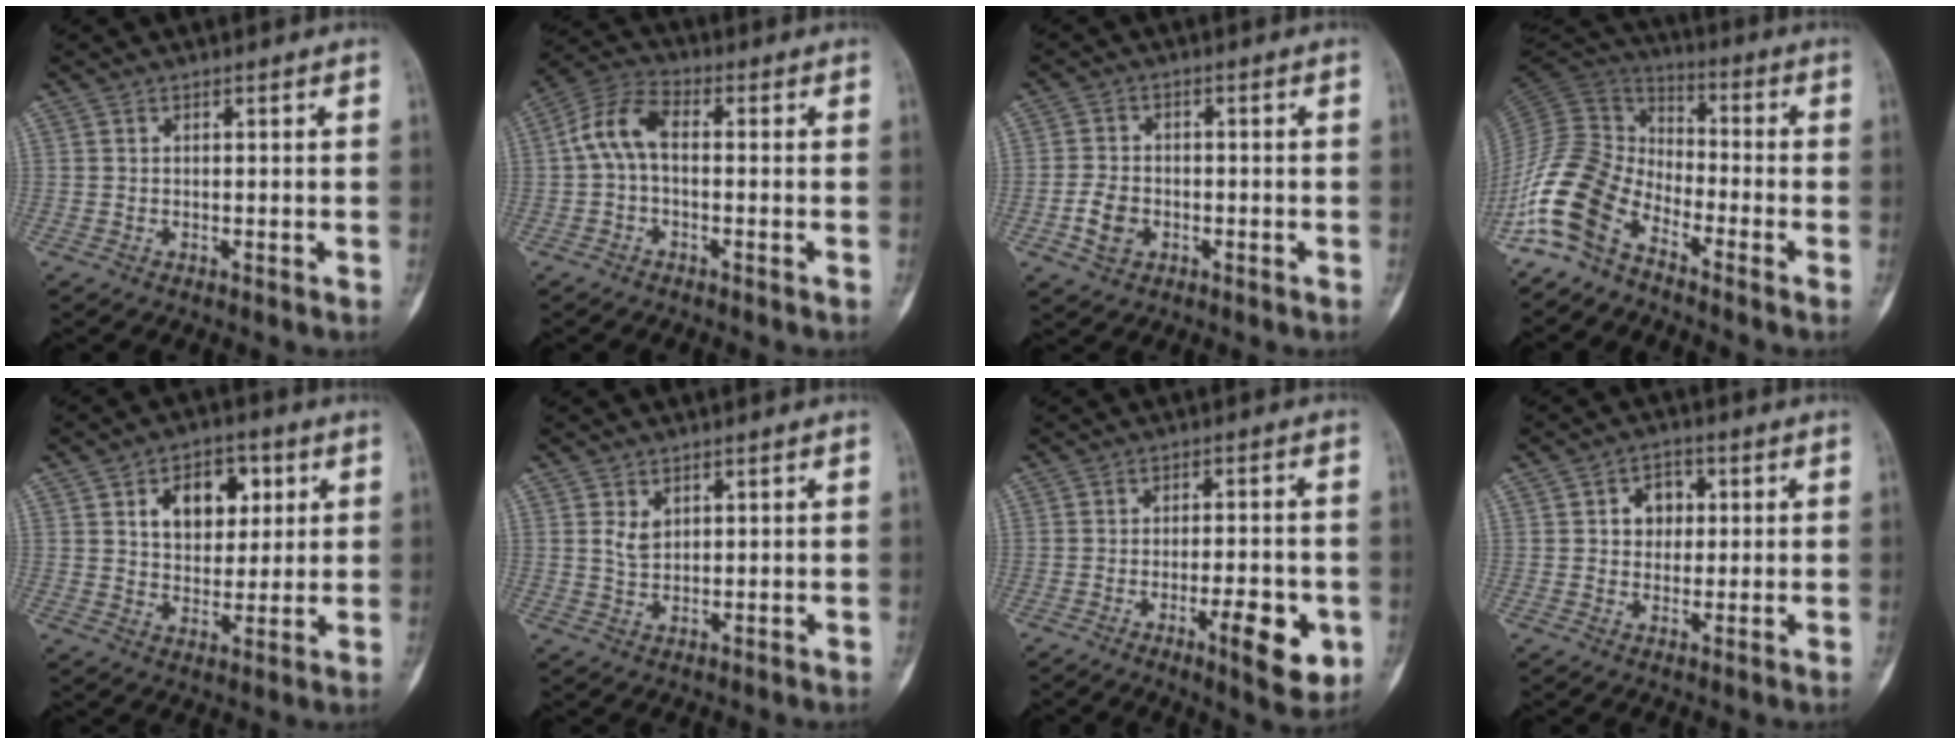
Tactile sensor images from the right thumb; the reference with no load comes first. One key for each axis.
{"total": 7.6, "fx": -0.1, "fy": 4.2, "fz": 6.4, "tx": -0.128, "ty": 0.026, "tz": -0.014}
{"total": 5.3, "fx": -1.8, "fy": 4.0, "fz": 3.1, "tx": -0.053, "ty": 0.011, "tz": -0.032}
{"total": 13.5, "fx": -8.6, "fy": 7.3, "fz": 7.4, "tx": -0.154, "ty": 0.071, "tz": -0.185}
{"total": 11.2, "fx": 3.8, "fy": 7.5, "fz": 7.3, "tx": -0.067, "ty": -0.007, "tz": 0.061}
{"total": 2.8, "fx": 1.2, "fy": 1.9, "fz": 1.8, "tx": -0.023, "ty": -0.008, "tz": 0.026}
{"total": 10.0, "fx": -3.5, "fy": 3.1, "fz": 8.9, "tx": -0.115, "ty": 0.006, "tz": -0.045}
{"total": 5.5, "fx": 1.1, "fy": 4.5, "fz": 3.0, "tx": -0.013, "ty": 0.004, "tz": 0.013}